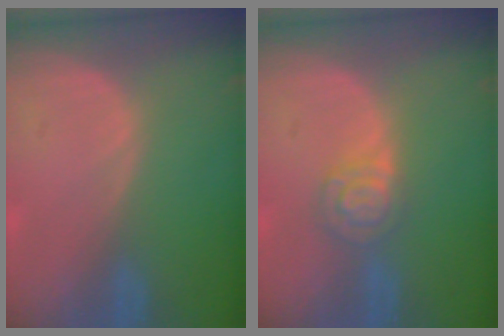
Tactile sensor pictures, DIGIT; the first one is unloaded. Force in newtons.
{"total": 4.7, "press": 4.2, "slide": 2.1}